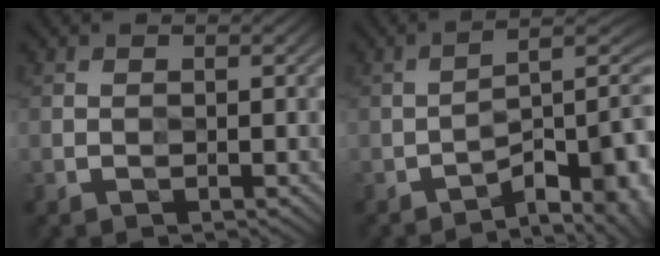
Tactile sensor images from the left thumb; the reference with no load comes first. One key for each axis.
{"total": 10.6, "fx": -5.3, "fy": 3.9, "fz": 8.3, "tx": -0.093, "ty": 0.013, "tz": -0.075}